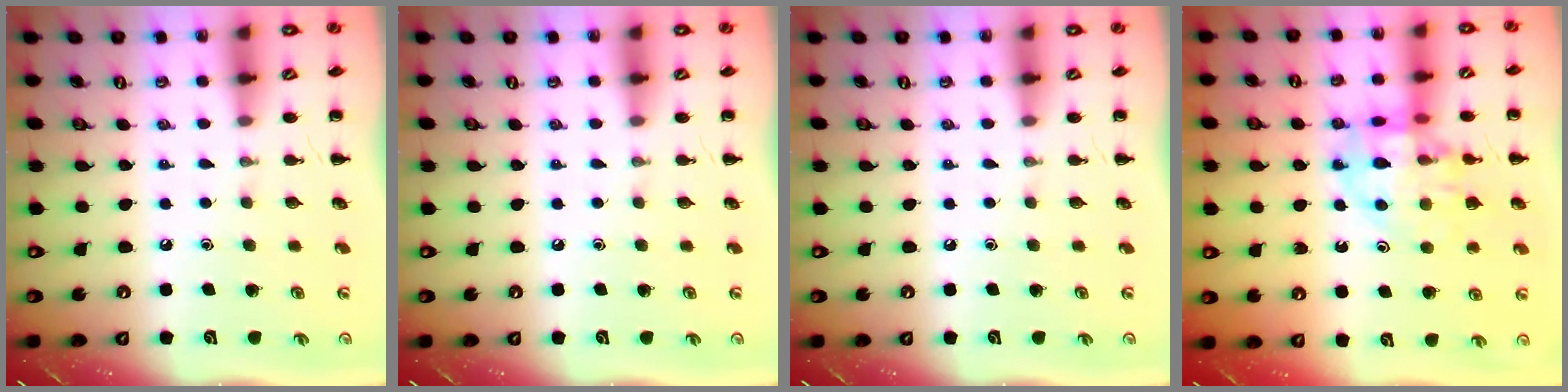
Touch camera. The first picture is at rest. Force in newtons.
{"total": 0.0}
{"total": 0.0}
{"total": 14.1, "press": 13.9, "slide": 2.3}